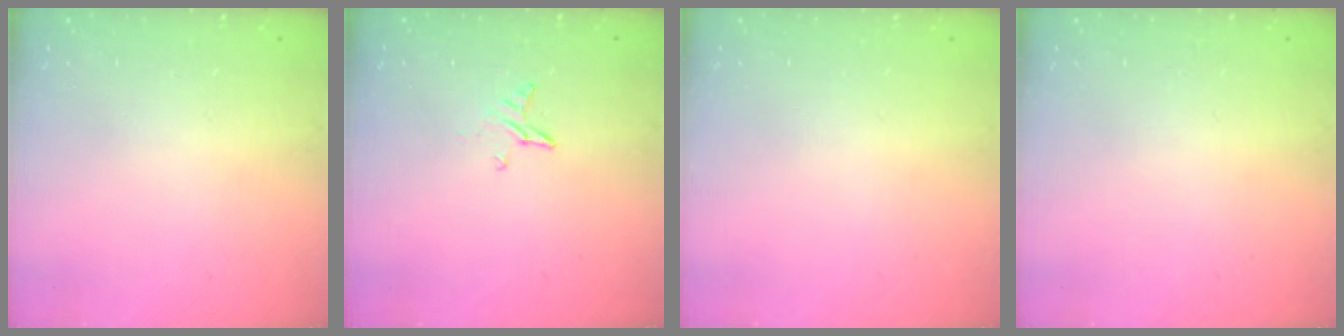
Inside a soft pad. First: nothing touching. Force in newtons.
{"total": 3.5, "press": 3.5, "slide": 0.3}
{"total": 0.0}
{"total": 0.0}